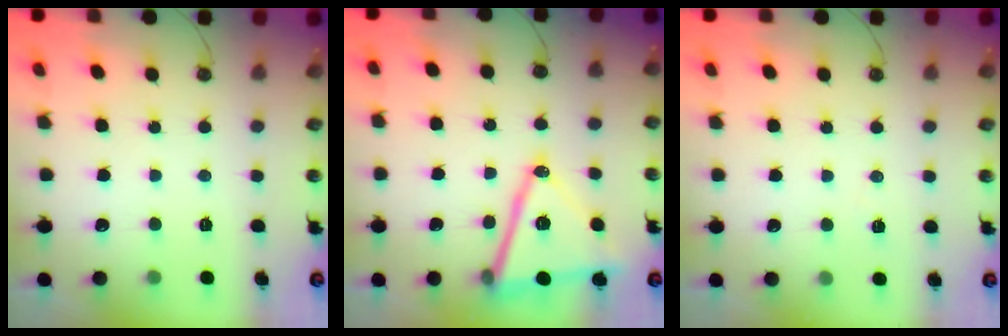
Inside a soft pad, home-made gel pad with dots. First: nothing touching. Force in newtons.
{"total": 16.5, "press": 16.0, "slide": 4.1}
{"total": 3.0, "press": 2.2, "slide": 2.1}